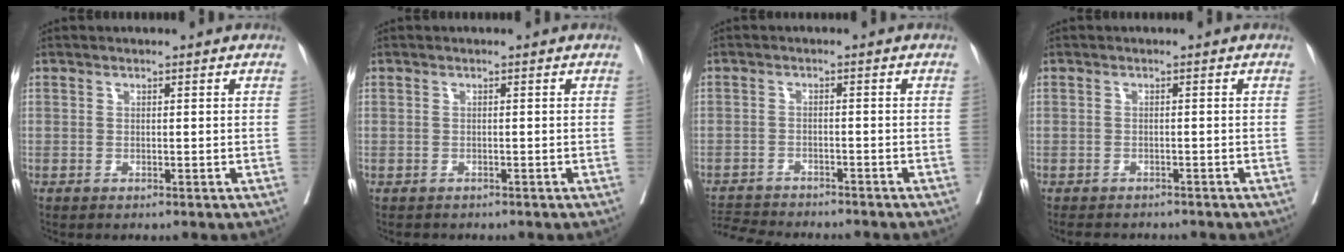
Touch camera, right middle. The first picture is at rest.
{"total": 1.7, "force": [-1.5, 0.9, 0.3], "torque": [-0.010, -0.003, -0.022]}
{"total": 8.6, "force": [-8.2, 1.0, 2.3], "torque": [-0.033, -0.004, -0.125]}
{"total": 6.0, "force": [-5.4, 2.0, 1.6], "torque": [-0.017, -0.003, -0.070]}